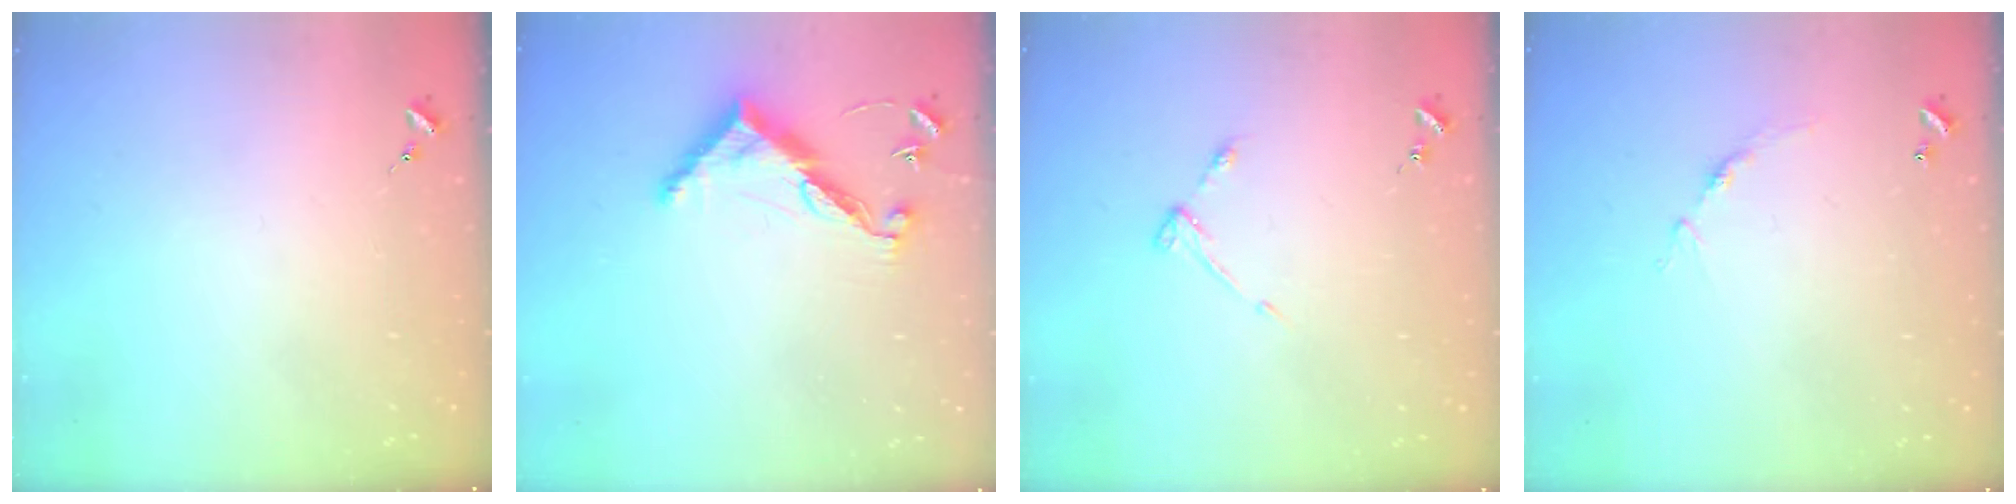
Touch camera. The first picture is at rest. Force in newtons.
{"total": 10.6, "press": 10.6, "slide": 0.4}
{"total": 3.9, "press": 3.9, "slide": 0.6}
{"total": 5.1, "press": 5.1, "slide": 0.4}